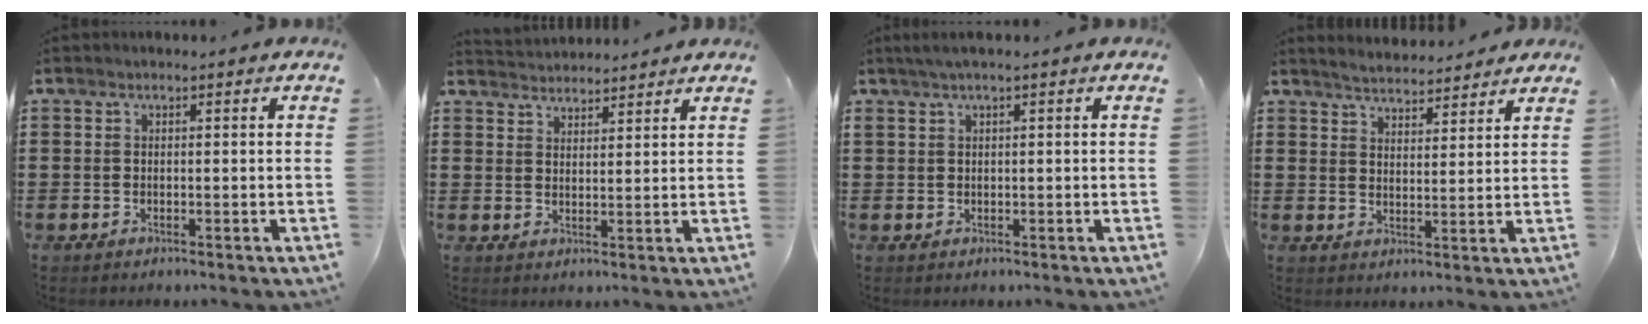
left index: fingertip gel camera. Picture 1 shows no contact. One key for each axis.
{"total": 2.7, "fx": 2.7, "fy": -0.1, "fz": -0.5, "tx": 0.001, "ty": -0.009, "tz": 0.052}
{"total": 1.1, "fx": 0.4, "fy": 0.0, "fz": 1.1, "tx": -0.018, "ty": -0.001, "tz": 0.006}
{"total": 3.9, "fx": 3.9, "fy": 0.2, "fz": 0.4, "tx": -0.020, "ty": -0.014, "tz": 0.070}